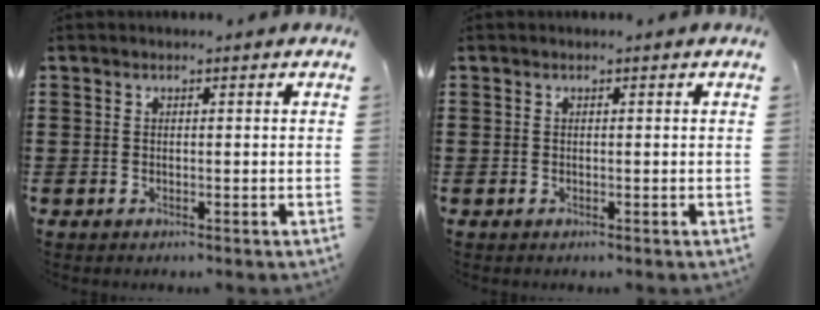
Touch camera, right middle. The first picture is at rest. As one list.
[{"total": 0.0}]